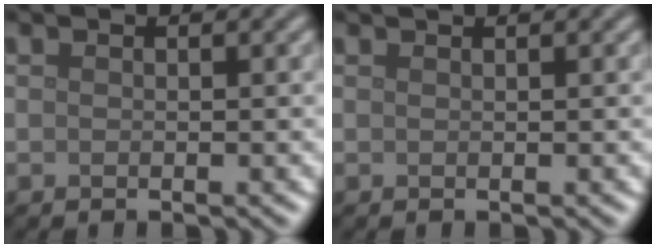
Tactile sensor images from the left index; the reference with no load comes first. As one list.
[{"total": 0.7, "force": [0.6, 0.1, 0.3], "torque": [-0.005, -0.002, 0.005]}]